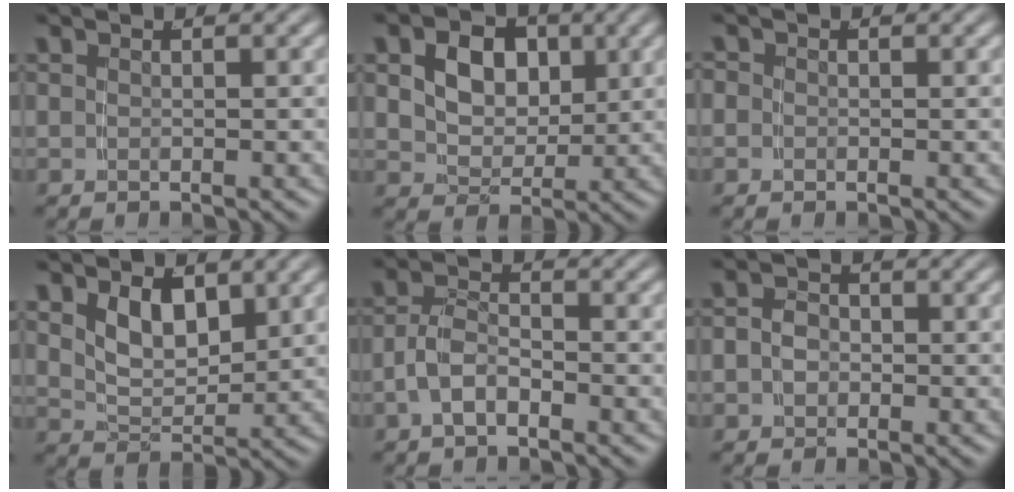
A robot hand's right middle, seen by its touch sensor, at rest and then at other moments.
{"total": 6.5, "force": [1.8, 4.9, 3.9], "torque": [-0.076, -0.014, 0.035]}
{"total": 1.1, "force": [-0.3, 1.0, 0.2], "torque": [-0.008, -0.002, -0.010]}
{"total": 4.3, "force": [1.8, 2.4, 3.1], "torque": [-0.058, -0.014, 0.038]}
{"total": 3.0, "force": [-1.8, 1.6, 1.9], "torque": [-0.042, -0.007, -0.029]}
{"total": 2.6, "force": [-0.6, 2.3, 1.1], "torque": [-0.033, -0.015, -0.007]}